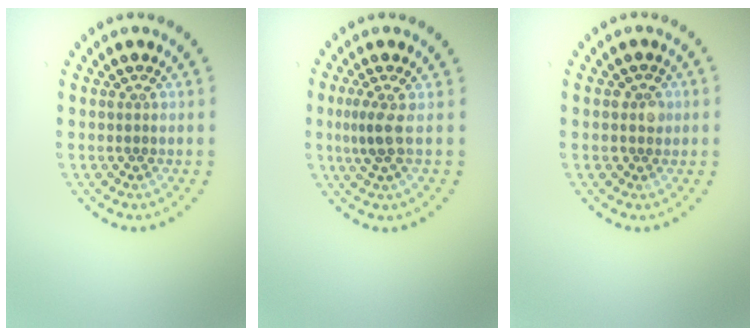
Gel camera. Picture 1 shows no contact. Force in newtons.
{"total": 2.0, "press": 1.4, "slide": 1.5}
{"total": 1.3, "press": 1.2, "slide": 0.6}